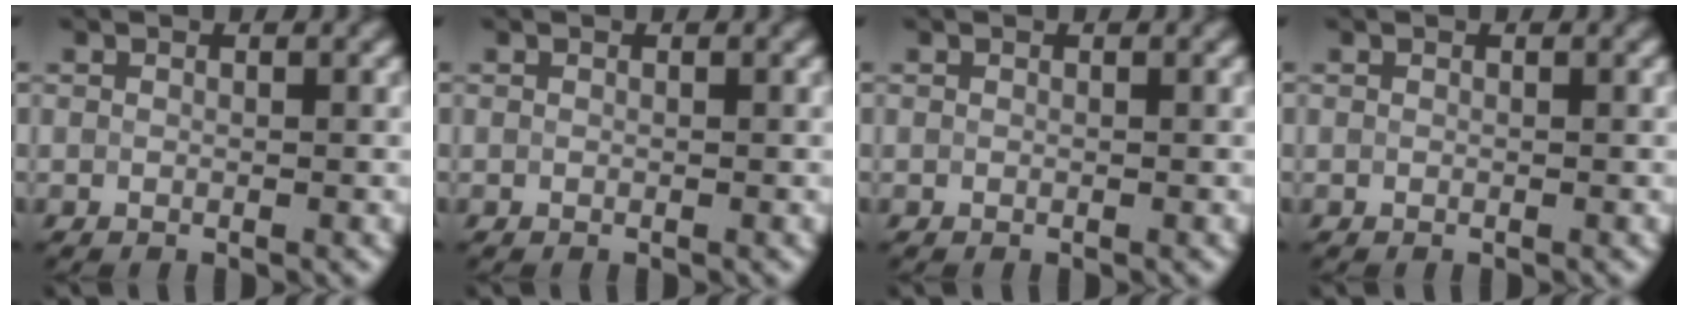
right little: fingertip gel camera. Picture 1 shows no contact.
{"total": 0.0}
{"total": 0.0}
{"total": 0.0}